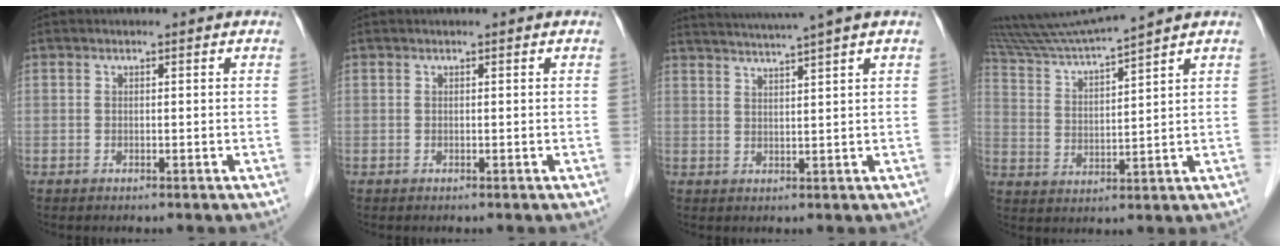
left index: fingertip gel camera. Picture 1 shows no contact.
{"total": 0.0}
{"total": 8.5, "force": [7.2, -1.8, 4.2], "torque": [-0.072, 0.014, 0.104]}
{"total": 9.1, "force": [8.4, -2.3, 2.7], "torque": [-0.061, 0.005, 0.169]}